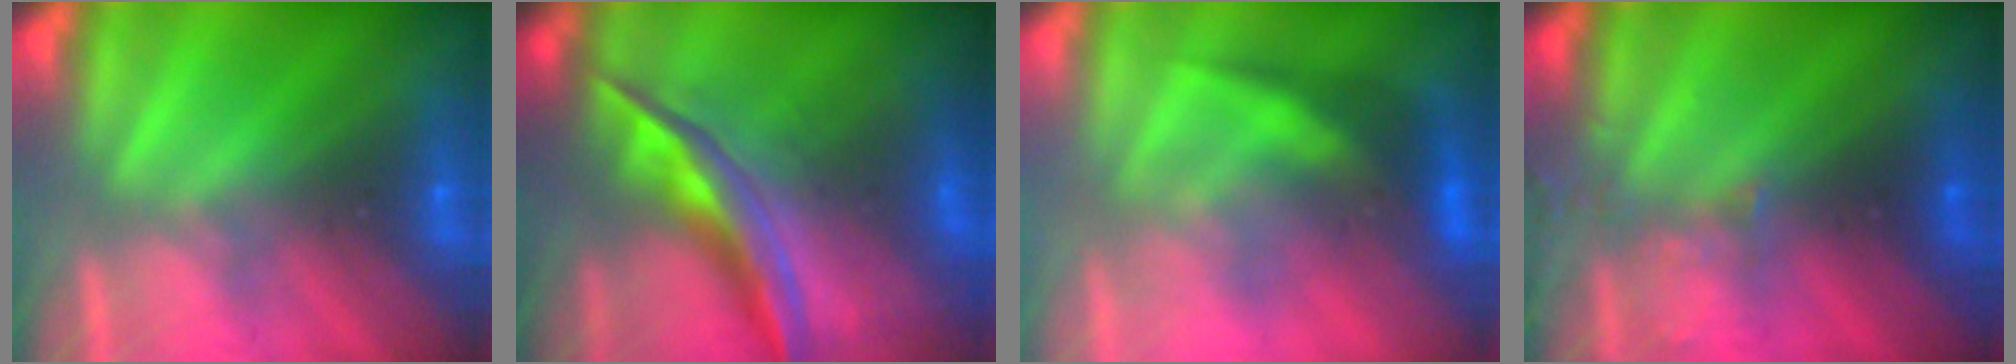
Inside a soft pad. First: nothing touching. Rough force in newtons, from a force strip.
{"total": 5.5}
{"total": 2.9}
{"total": 3.7}